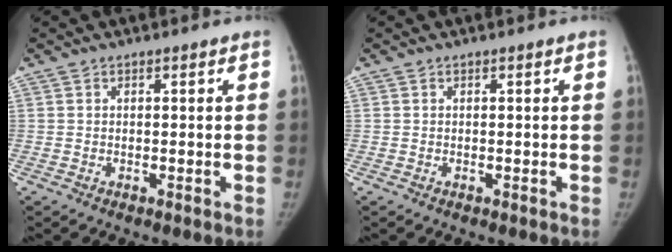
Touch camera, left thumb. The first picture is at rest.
{"total": 0.0}